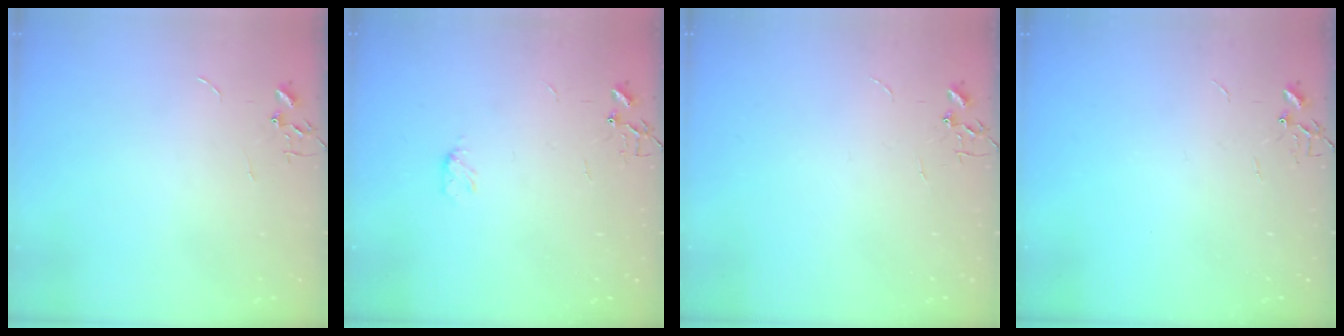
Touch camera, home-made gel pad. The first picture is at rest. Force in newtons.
{"total": 3.4, "press": 3.4, "slide": 0.5}
{"total": 0.0}
{"total": 0.0}